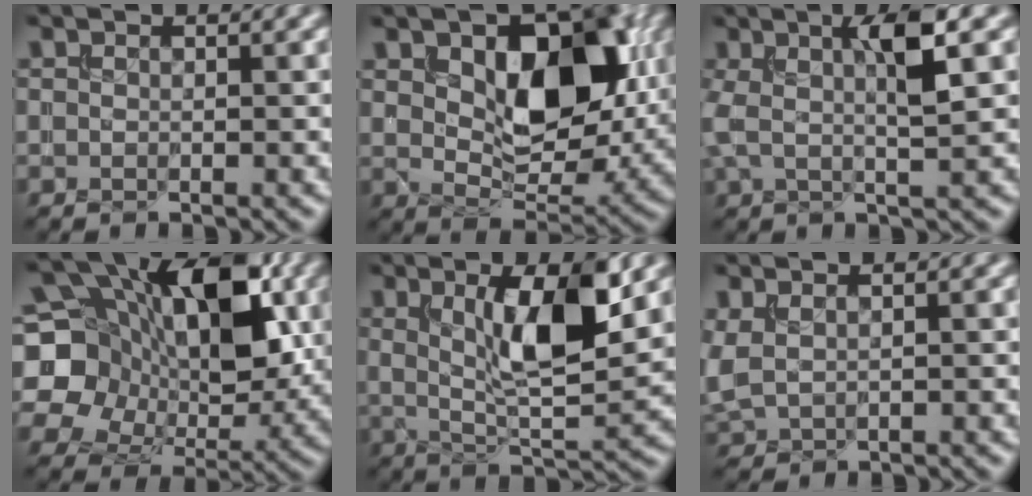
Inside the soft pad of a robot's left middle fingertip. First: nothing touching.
{"total": 10.8, "force": [2.4, 6.0, 8.7], "torque": [-0.134, -0.004, 0.044]}
{"total": 5.2, "force": [1.3, 1.1, 4.9], "torque": [-0.090, 0.009, 0.020]}
{"total": 14.1, "force": [2.4, 9.9, 9.8], "torque": [-0.169, 0.009, 0.043]}
{"total": 8.0, "force": [2.3, 2.2, 7.4], "torque": [-0.126, -0.013, 0.042]}
{"total": 2.2, "force": [0.8, 1.2, 1.7], "torque": [-0.051, 0.005, 0.023]}